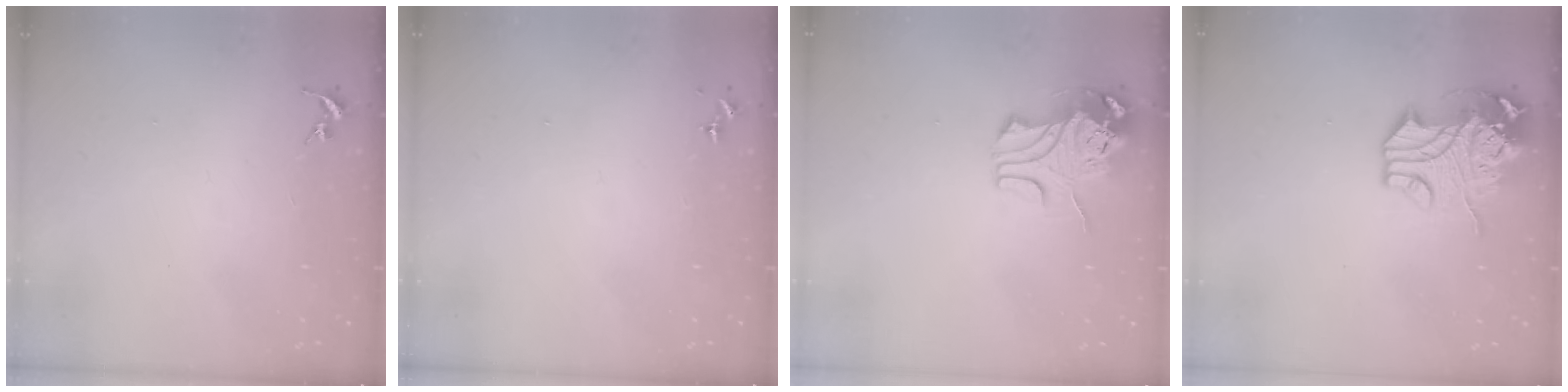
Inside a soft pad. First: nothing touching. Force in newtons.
{"total": 0.0}
{"total": 9.8, "press": 9.7, "slide": 1.4}
{"total": 13.9, "press": 13.7, "slide": 2.3}